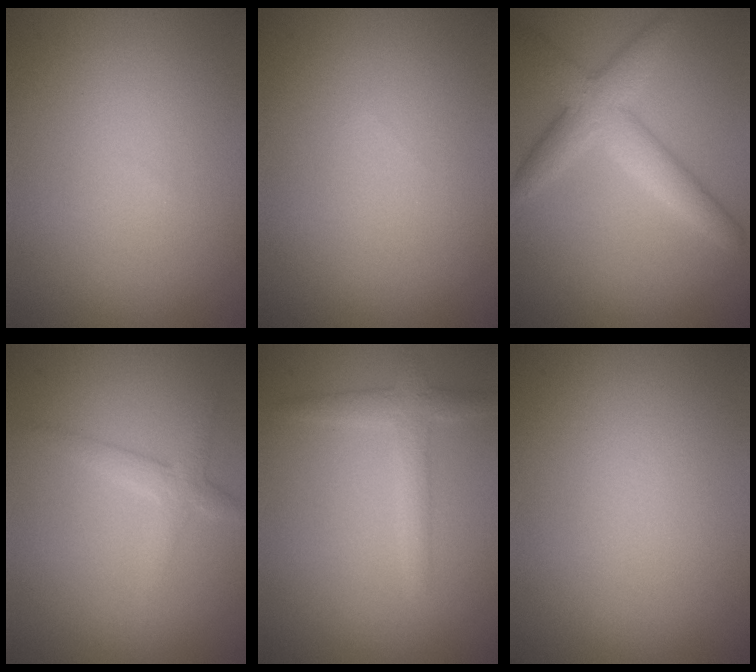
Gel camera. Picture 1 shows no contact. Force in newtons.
{"total": 0.0}
{"total": 4.3, "press": 4.3, "slide": 0.2}
{"total": 2.2, "press": 2.2, "slide": 0.1}
{"total": 2.4, "press": 2.4, "slide": 0.1}
{"total": 0.0}